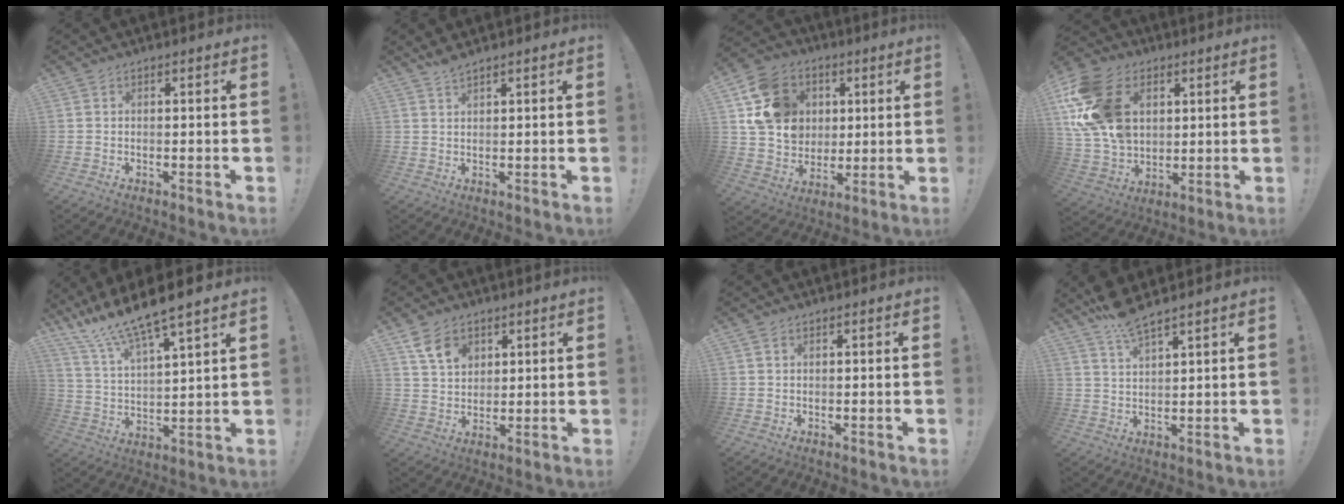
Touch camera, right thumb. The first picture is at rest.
{"total": 2.5, "force": [2.3, 0.2, 1.1], "torque": [-0.020, -0.010, 0.040]}
{"total": 16.9, "force": [4.8, 14.3, 7.5], "torque": [-0.119, -0.001, 0.109]}
{"total": 22.8, "force": [6.9, 16.4, 14.3], "torque": [-0.277, -0.019, 0.135]}
{"total": 11.2, "force": [9.9, -0.7, 5.0], "torque": [-0.116, -0.079, 0.170]}
{"total": 8.4, "force": [4.7, 5.6, 4.0], "torque": [-0.063, -0.015, 0.090]}
{"total": 0.6, "force": [0.3, 0.4, 0.4], "torque": [-0.008, 0.000, 0.006]}
{"total": 7.2, "force": [6.0, 1.3, 3.8], "torque": [-0.072, -0.030, 0.108]}